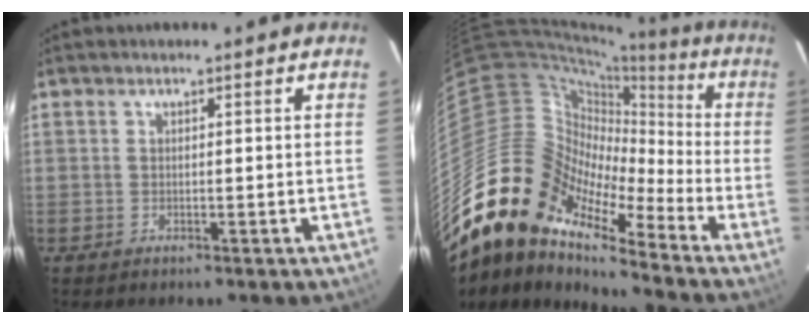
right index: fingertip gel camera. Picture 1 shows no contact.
{"total": 15.6, "force": [-11.1, 7.5, 8.0], "torque": [-0.118, -0.004, -0.230]}